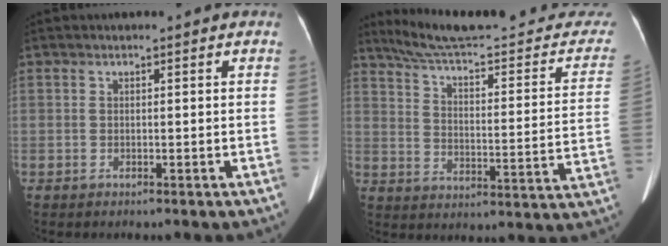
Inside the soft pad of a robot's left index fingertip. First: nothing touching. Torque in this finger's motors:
{"motor_torque": [0.53, -1.18, 0.00, -0.01]}